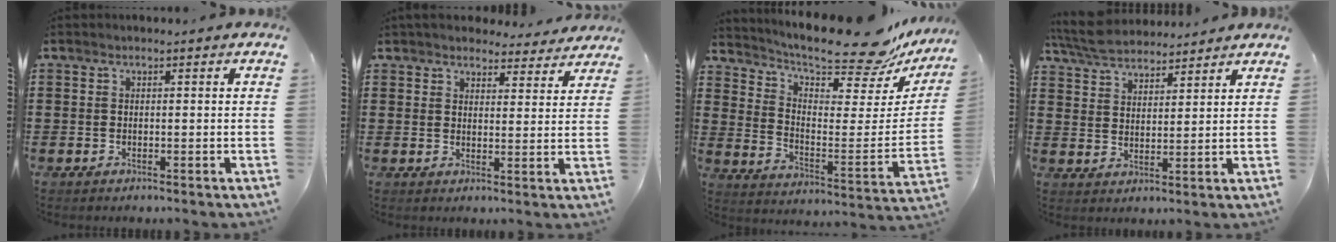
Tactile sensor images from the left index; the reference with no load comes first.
{"total": 4.3, "force": [4.2, 0.7, 0.5], "torque": [-0.018, -0.017, 0.075]}
{"total": 11.8, "force": [10.3, 1.7, 5.5], "torque": [-0.116, -0.079, 0.170]}
{"total": 6.0, "force": [5.7, 1.3, 1.4], "torque": [-0.048, -0.014, 0.105]}